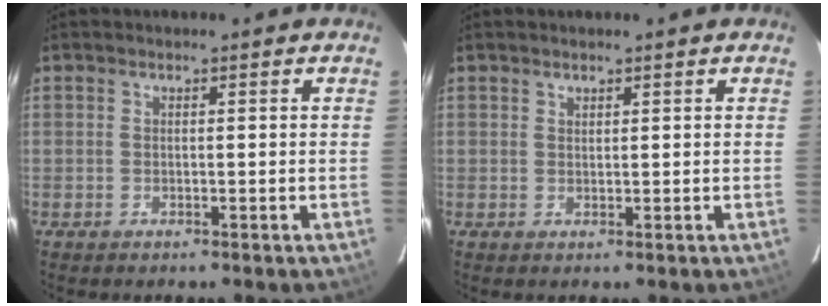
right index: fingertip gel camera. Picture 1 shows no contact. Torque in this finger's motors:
{"motor_torque": [-0.12, 0.01, -0.04, -0.01]}